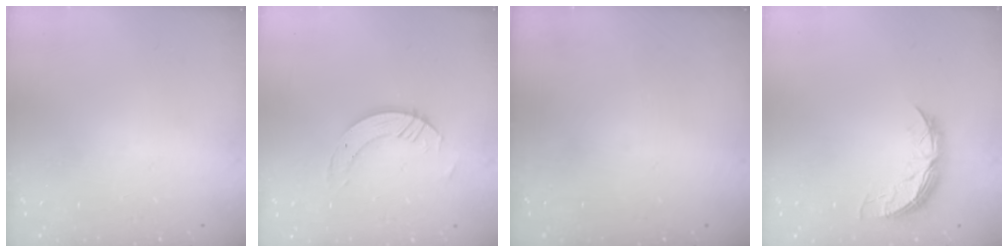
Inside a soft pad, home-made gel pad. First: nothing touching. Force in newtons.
{"total": 6.5, "press": 6.4, "slide": 0.7}
{"total": 0.0}
{"total": 7.9, "press": 7.8, "slide": 0.6}